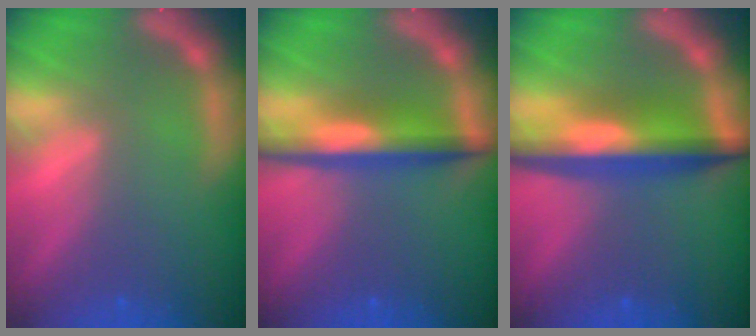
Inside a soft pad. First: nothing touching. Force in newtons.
{"total": 5.5}
{"total": 7.5}